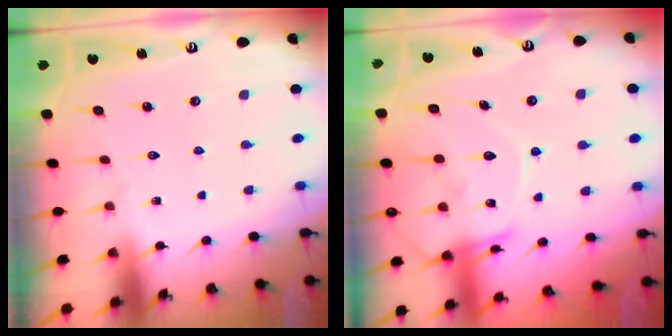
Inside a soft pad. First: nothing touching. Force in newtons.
{"total": 13.9, "press": 13.8, "slide": 1.2}